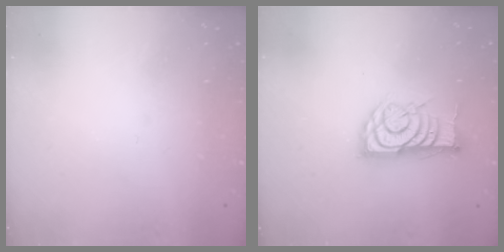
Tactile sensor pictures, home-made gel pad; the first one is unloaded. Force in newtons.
{"total": 13.1, "press": 13.1, "slide": 0.5}